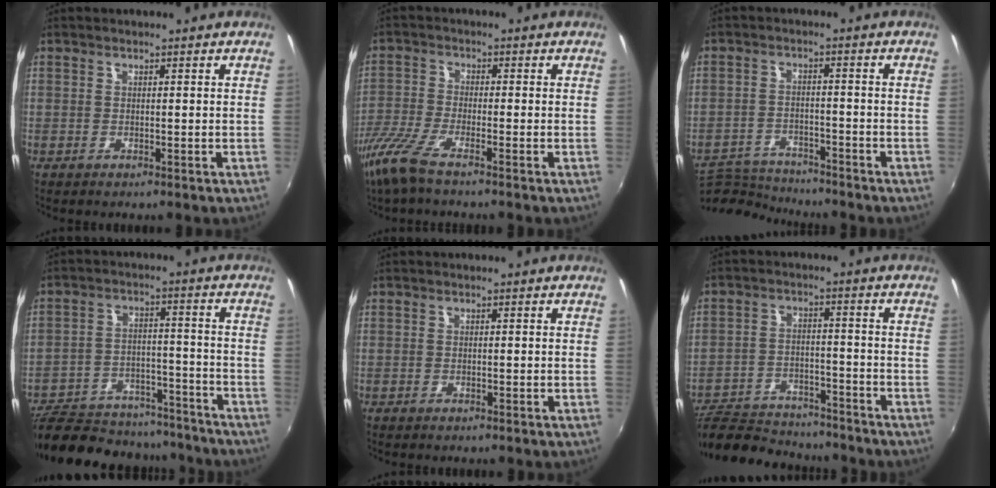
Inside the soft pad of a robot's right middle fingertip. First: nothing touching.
{"total": 7.3, "force": [-5.4, 0.8, 4.8], "torque": [-0.118, -0.019, -0.111]}
{"total": 10.0, "force": [-9.7, 1.6, 1.9], "torque": [-0.062, 0.003, -0.167]}
{"total": 23.0, "force": [-19.8, 8.5, 8.2], "torque": [-0.170, 0.021, -0.266]}
{"total": 1.0, "force": [-0.9, 0.5, 0.1], "torque": [-0.007, 0.000, -0.016]}
{"total": 16.1, "force": [-14.2, 5.3, 5.3], "torque": [-0.126, 0.005, -0.214]}